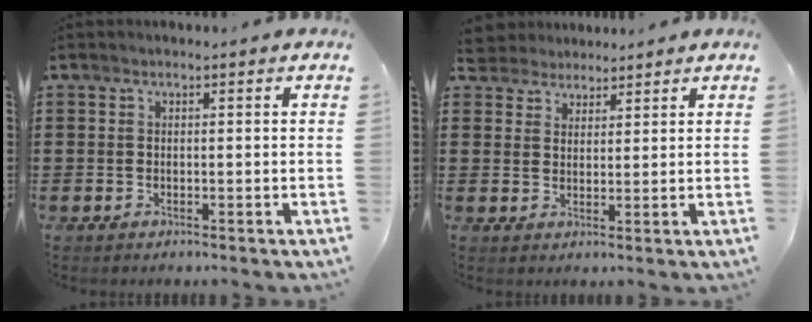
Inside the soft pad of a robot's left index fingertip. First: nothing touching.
{"total": 3.0, "force": [2.7, 1.4, -0.4], "torque": [-0.007, 0.000, 0.050]}